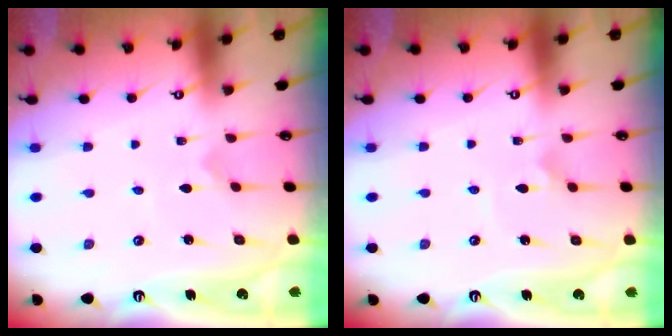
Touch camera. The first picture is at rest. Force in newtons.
{"total": 2.5, "press": 2.5, "slide": 0.2}